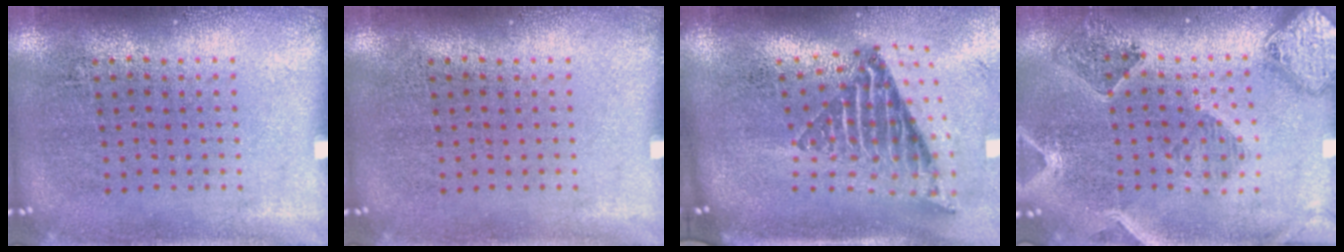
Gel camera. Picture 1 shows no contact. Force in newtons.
{"total": 0.0}
{"total": 2.6, "press": 1.6, "slide": 2.1}
{"total": 1.4, "press": 1.4, "slide": 0.4}